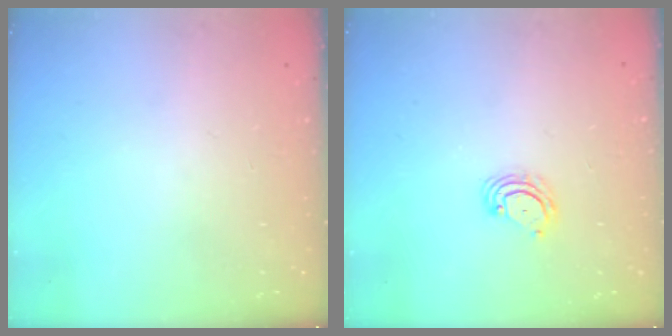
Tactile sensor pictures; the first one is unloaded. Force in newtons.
{"total": 5.0, "press": 4.9, "slide": 0.4}